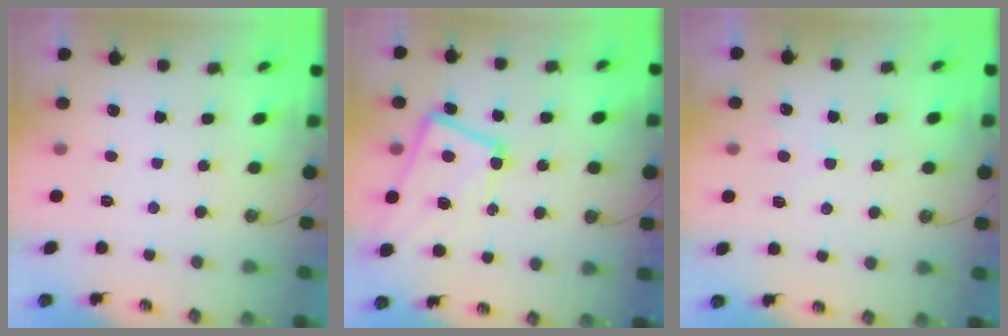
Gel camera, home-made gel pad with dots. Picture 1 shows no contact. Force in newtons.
{"total": 9.9, "press": 9.7, "slide": 2.0}
{"total": 3.8, "press": 3.8, "slide": 0.5}